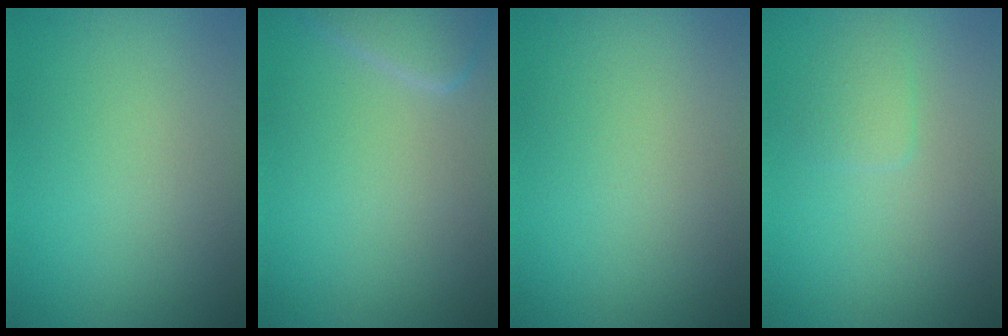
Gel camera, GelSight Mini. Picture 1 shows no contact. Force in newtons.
{"total": 2.5, "press": 2.5, "slide": 0.3}
{"total": 0.0}
{"total": 1.2, "press": 1.2, "slide": 0.1}